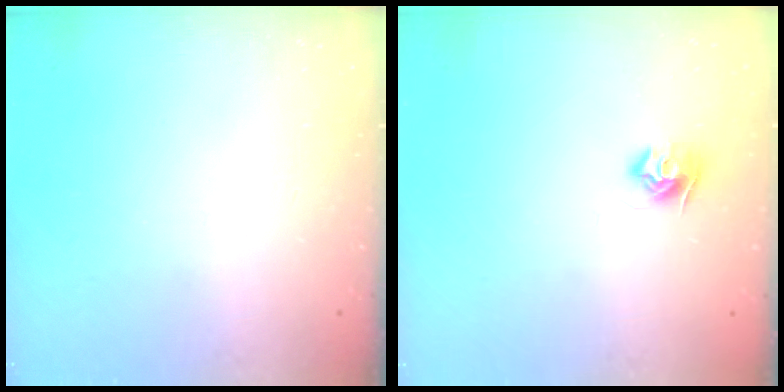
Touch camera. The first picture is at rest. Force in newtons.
{"total": 8.1, "press": 8.1, "slide": 0.1}